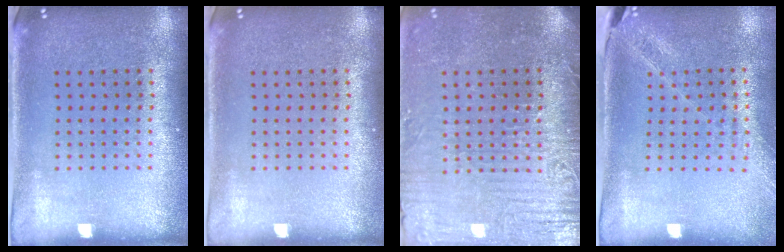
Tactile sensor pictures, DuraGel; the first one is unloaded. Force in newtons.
{"total": 0.0}
{"total": 4.2, "press": 3.9, "slide": 1.7}
{"total": 1.5, "press": 1.4, "slide": 0.4}